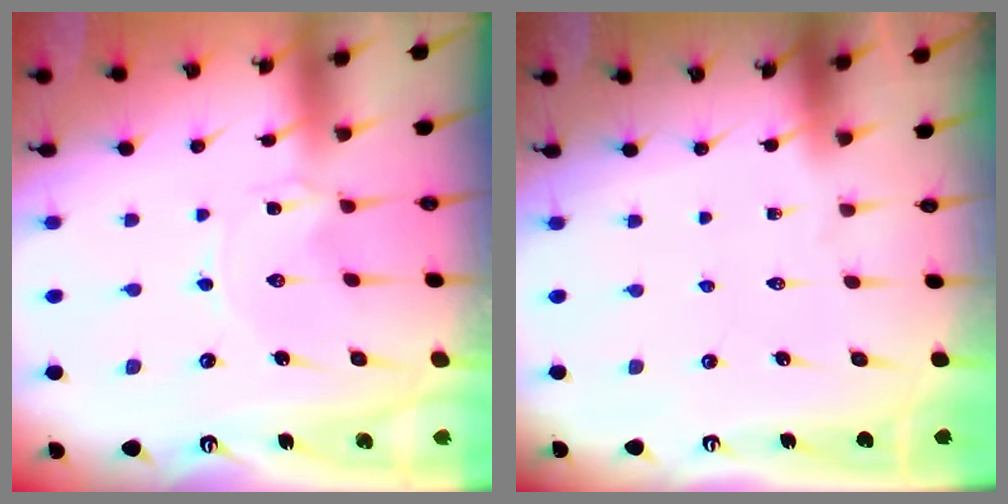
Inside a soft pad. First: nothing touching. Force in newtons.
{"total": 0.0}